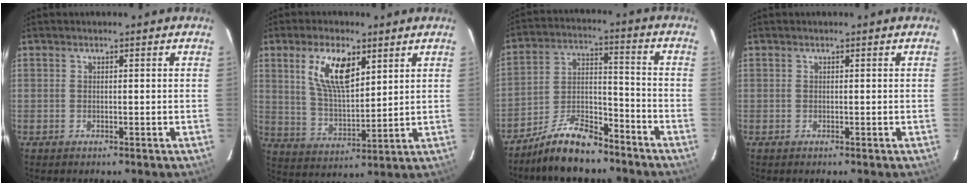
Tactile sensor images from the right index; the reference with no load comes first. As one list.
[{"total": 11.3, "force": [5.2, 4.8, 8.8], "torque": [-0.161, 0.007, 0.107]}, {"total": 12.0, "force": [-9.4, 4.1, 6.2], "torque": [-0.130, 0.019, -0.170]}, {"total": 0.0}]